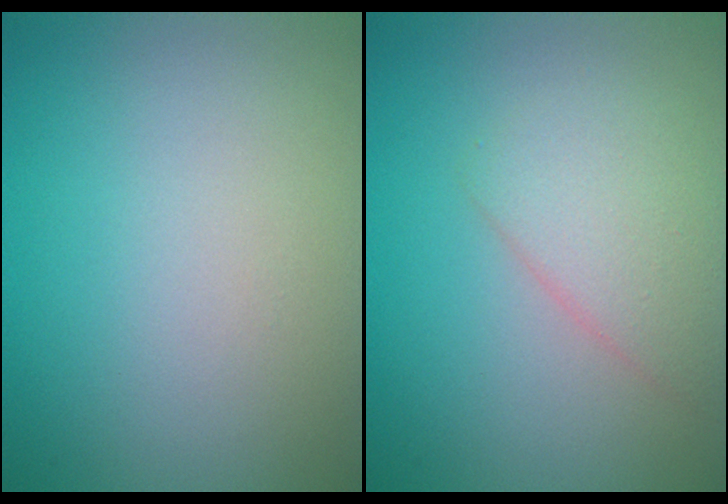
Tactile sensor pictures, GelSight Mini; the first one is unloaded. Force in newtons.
{"total": 2.8, "press": 2.7, "slide": 0.2}